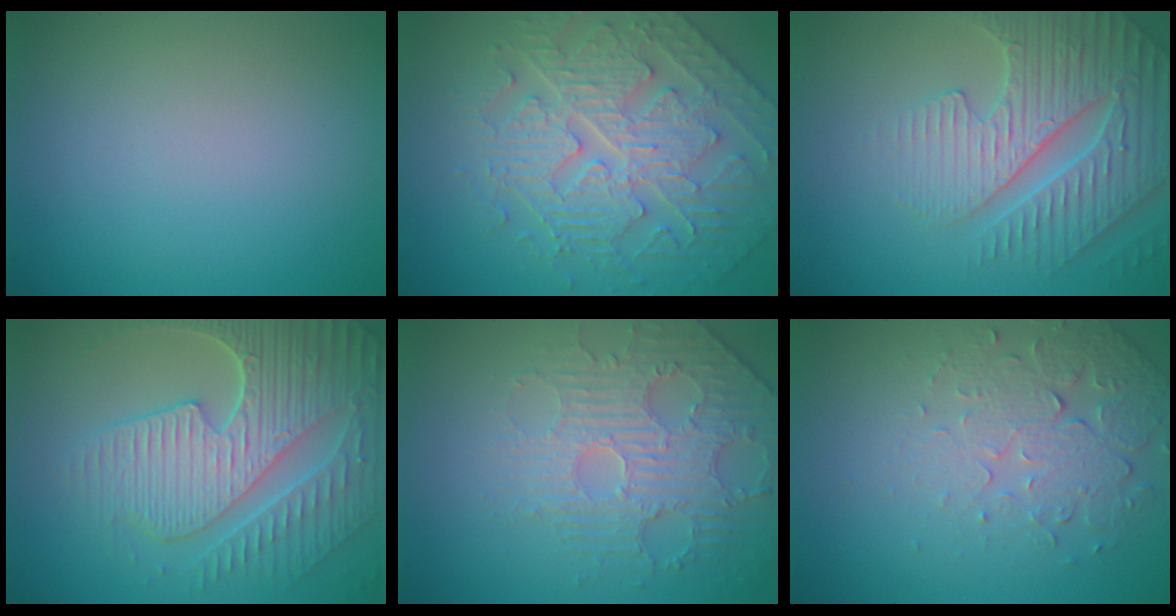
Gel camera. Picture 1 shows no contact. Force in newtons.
{"total": 5.5, "press": 5.2, "slide": 1.8}
{"total": 5.3, "press": 5.1, "slide": 1.4}
{"total": 9.2, "press": 6.6, "slide": 6.4}
{"total": 4.8, "press": 3.8, "slide": 3.0}
{"total": 5.0, "press": 3.3, "slide": 3.7}